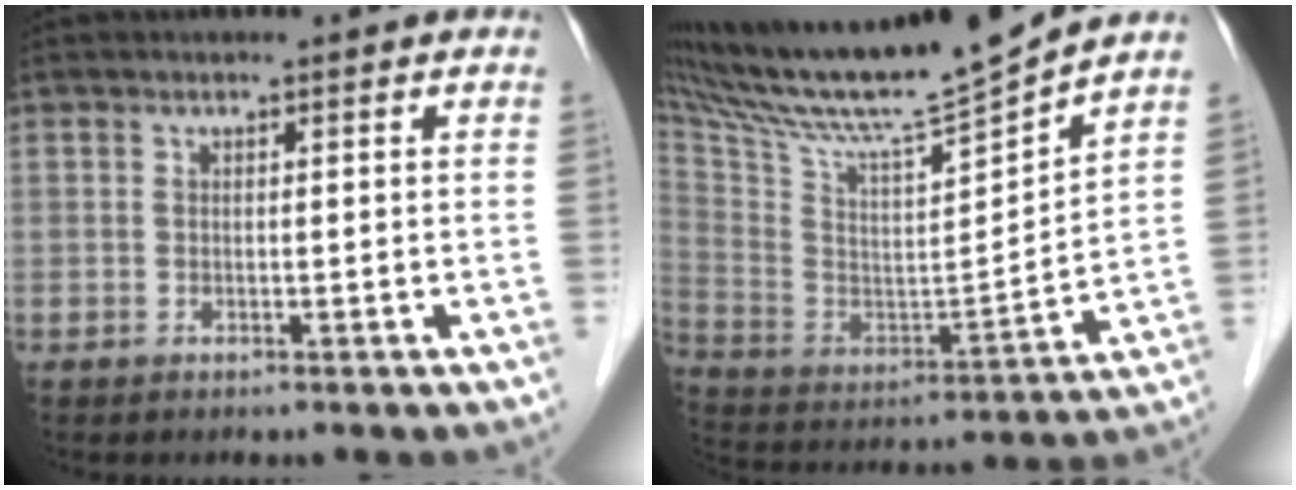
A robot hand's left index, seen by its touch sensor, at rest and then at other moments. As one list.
[{"total": 19.1, "force": [17.4, -1.2, 7.8], "torque": [-0.152, -0.034, 0.301]}]